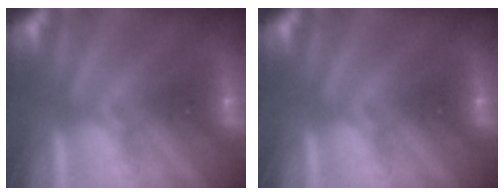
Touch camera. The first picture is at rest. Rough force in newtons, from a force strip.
{"total": 0.0}